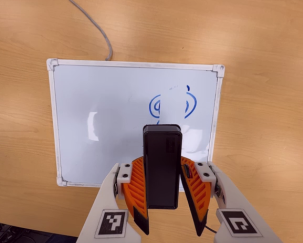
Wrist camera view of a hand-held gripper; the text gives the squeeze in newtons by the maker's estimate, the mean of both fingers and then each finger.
{"total": 6.4, "left": 5.8, "right": 7.1}